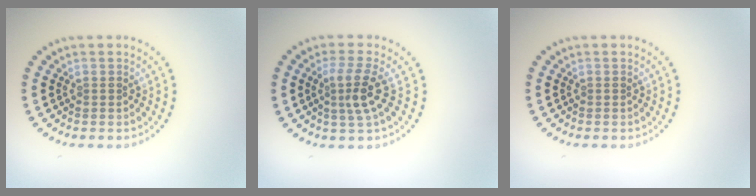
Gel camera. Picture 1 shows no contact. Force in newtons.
{"total": 3.0, "press": 2.5, "slide": 1.6}
{"total": 0.0}